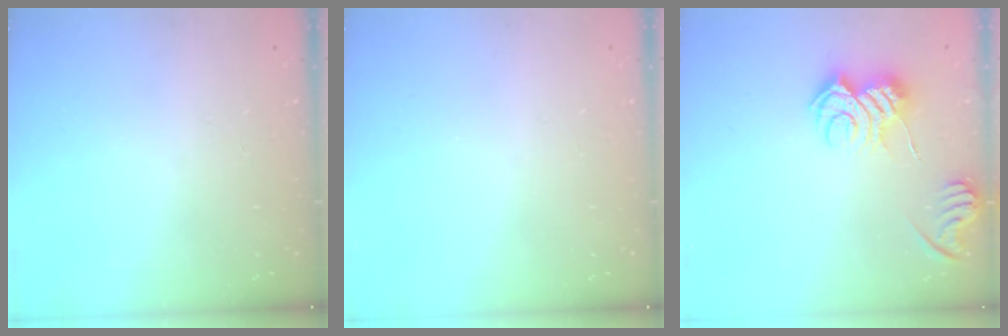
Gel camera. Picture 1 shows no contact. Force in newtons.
{"total": 0.0}
{"total": 9.8, "press": 9.8, "slide": 0.2}